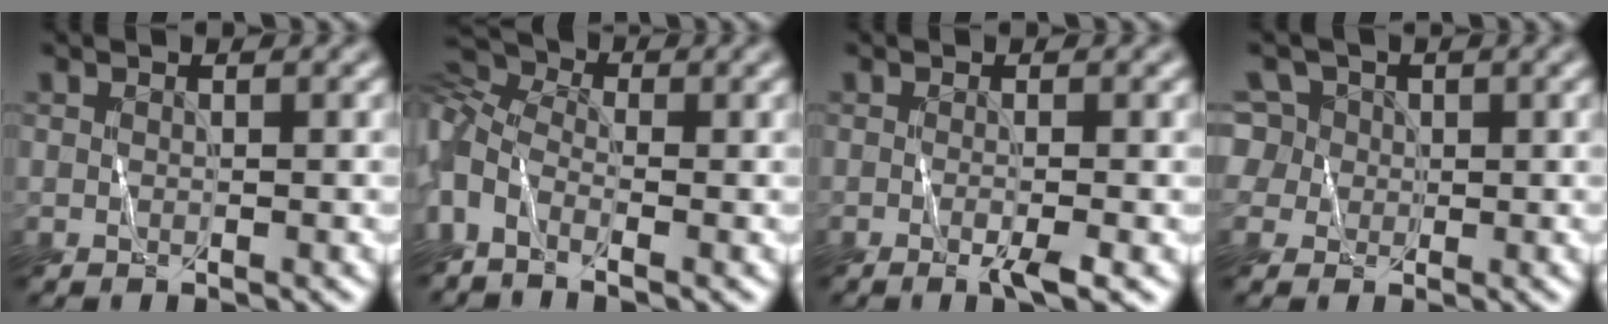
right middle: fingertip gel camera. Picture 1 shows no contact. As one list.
[{"total": 5.7, "force": [-1.0, 3.2, 4.7], "torque": [-0.118, 0.002, -0.039]}, {"total": 2.0, "force": [-0.5, 0.3, 1.9], "torque": [-0.029, -0.003, -0.011]}, {"total": 5.3, "force": [1.4, 4.7, 1.9], "torque": [-0.033, 0.039, 0.003]}]